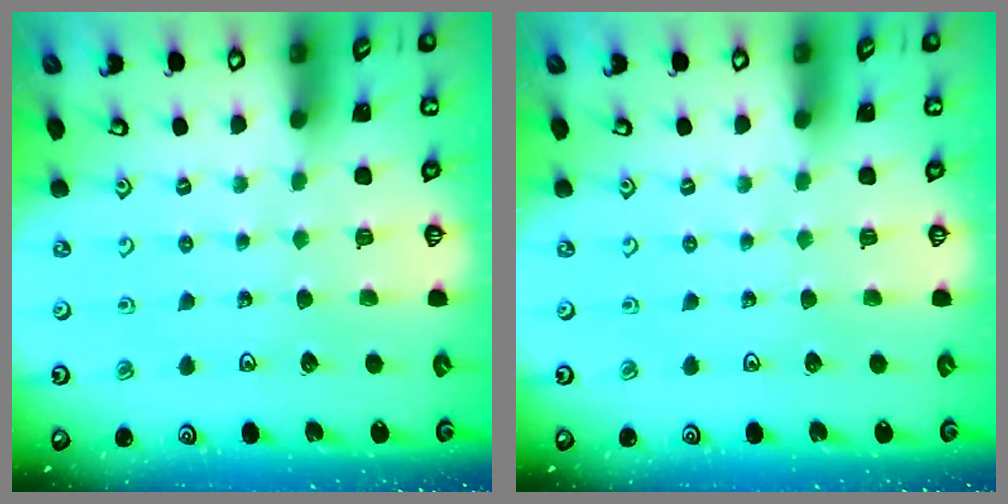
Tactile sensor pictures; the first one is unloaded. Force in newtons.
{"total": 0.0}